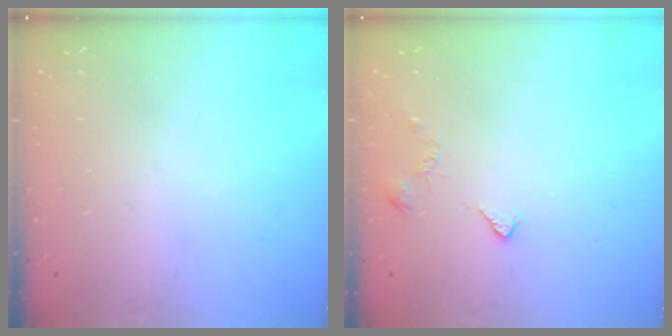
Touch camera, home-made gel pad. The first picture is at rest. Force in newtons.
{"total": 2.1, "press": 2.0, "slide": 0.4}